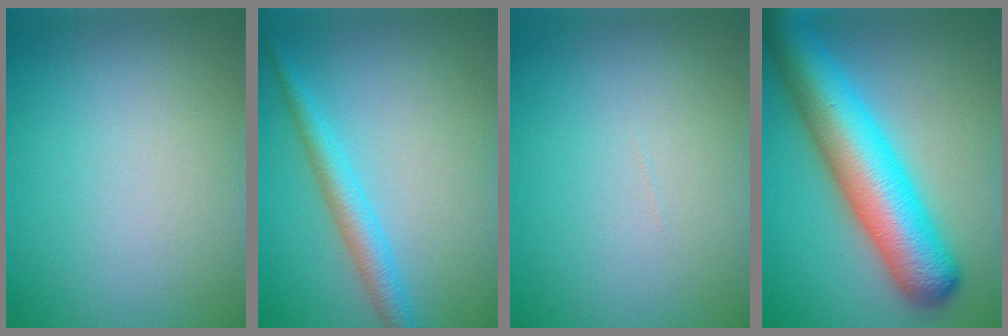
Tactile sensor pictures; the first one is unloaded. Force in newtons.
{"total": 3.1, "press": 3.1, "slide": 0.1}
{"total": 0.0}
{"total": 11.1, "press": 11.1, "slide": 0.3}